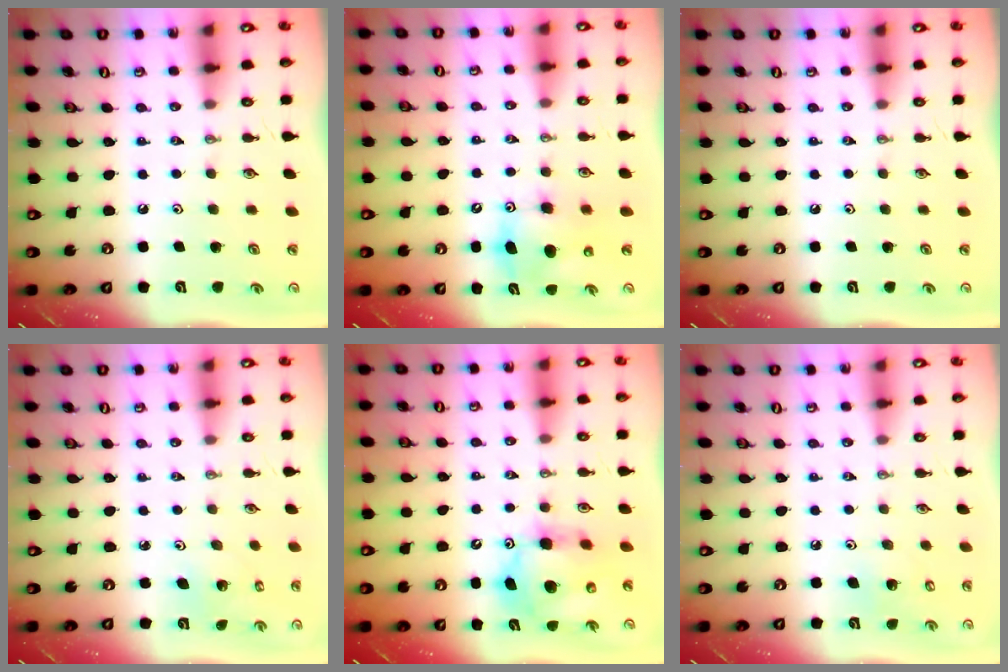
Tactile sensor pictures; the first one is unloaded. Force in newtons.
{"total": 9.0, "press": 8.8, "slide": 2.0}
{"total": 0.0}
{"total": 2.3, "press": 2.3, "slide": 0.2}
{"total": 12.3, "press": 12.2, "slide": 1.8}
{"total": 6.0, "press": 6.0, "slide": 0.8}